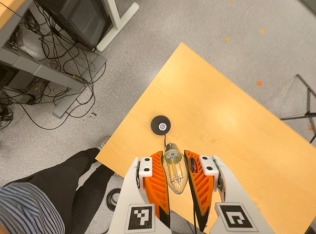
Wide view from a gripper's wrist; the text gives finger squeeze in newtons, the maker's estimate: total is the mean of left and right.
{"total": 22.7, "left": 24.6, "right": 20.9}